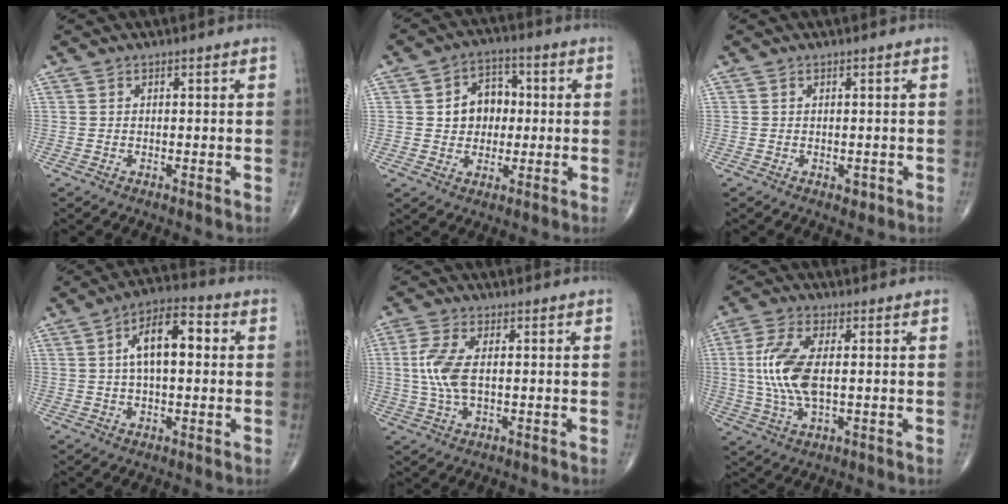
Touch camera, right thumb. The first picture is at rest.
{"total": 8.2, "force": [0.6, 6.6, 4.8], "torque": [-0.033, 0.015, 0.004]}
{"total": 1.1, "force": [-0.4, 0.7, 0.7], "torque": [-0.003, -0.001, -0.003]}
{"total": 10.5, "force": [1.6, 4.9, 9.1], "torque": [-0.144, 0.025, 0.017]}
{"total": 7.3, "force": [0.4, 3.2, 6.5], "torque": [-0.161, 0.002, 0.007]}
{"total": 10.9, "force": [0.6, 4.7, 9.9], "torque": [-0.224, -0.001, 0.012]}